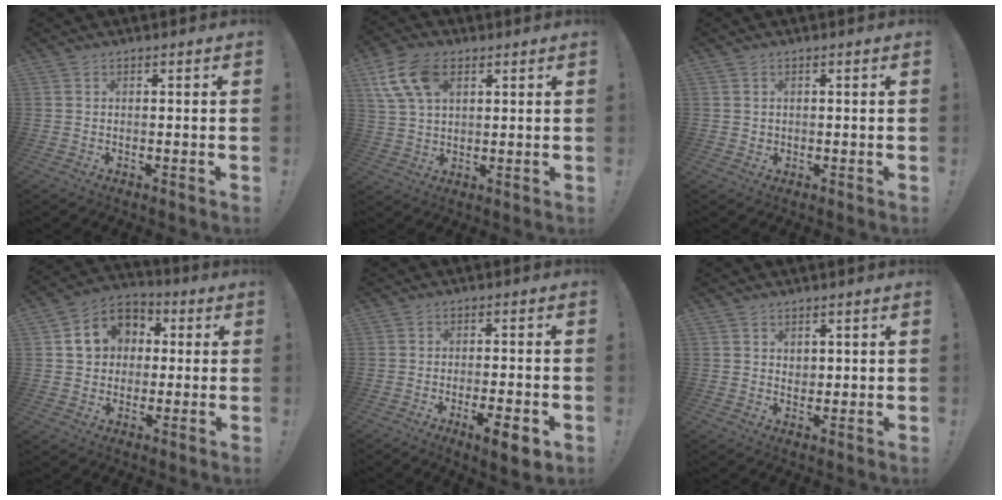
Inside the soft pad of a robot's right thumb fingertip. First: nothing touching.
{"total": 11.8, "force": [5.1, 7.1, 7.9], "torque": [-0.154, -0.005, 0.098]}
{"total": 1.0, "force": [0.4, 0.9, 0.1], "torque": [0.005, -0.001, 0.006]}
{"total": 11.5, "force": [2.3, 10.2, 4.8], "torque": [-0.070, 0.007, 0.053]}
{"total": 7.3, "force": [-3.4, 1.6, 6.3], "torque": [-0.082, 0.010, -0.051]}
{"total": 2.6, "force": [1.7, 1.9, 0.5], "torque": [0.009, -0.014, 0.027]}